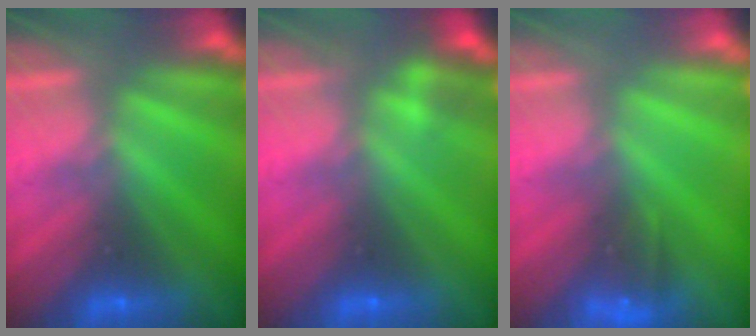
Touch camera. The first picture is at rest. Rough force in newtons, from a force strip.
{"total": 2.2}
{"total": 4.7}